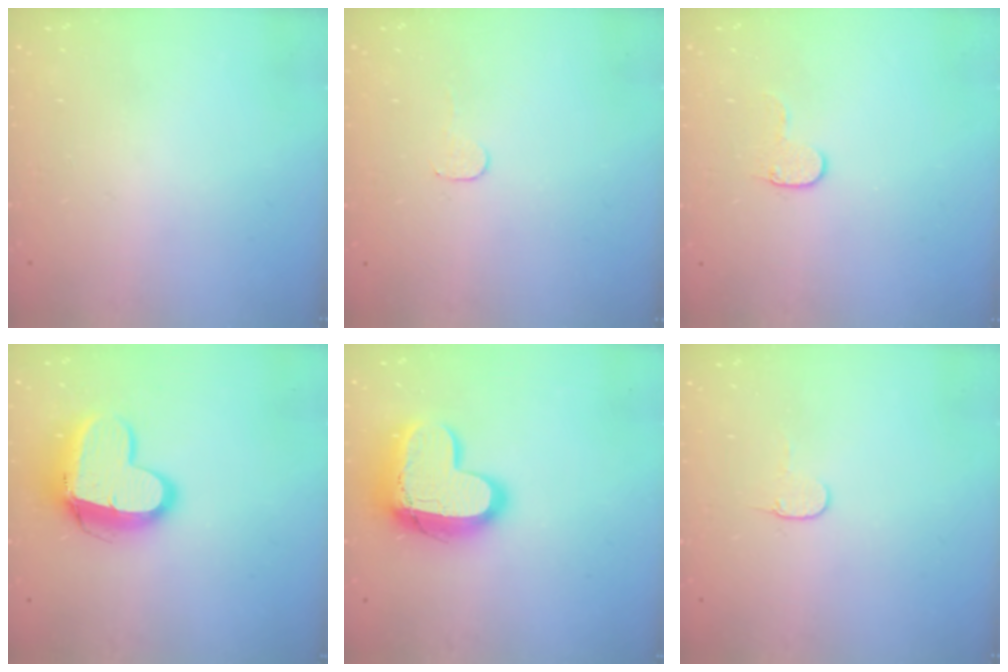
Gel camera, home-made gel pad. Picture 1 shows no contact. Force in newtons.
{"total": 2.8, "press": 2.8, "slide": 0.2}
{"total": 5.5, "press": 5.5, "slide": 0.5}
{"total": 13.5, "press": 13.5, "slide": 1.2}
{"total": 16.2, "press": 16.1, "slide": 1.3}
{"total": 3.8, "press": 3.8, "slide": 0.4}